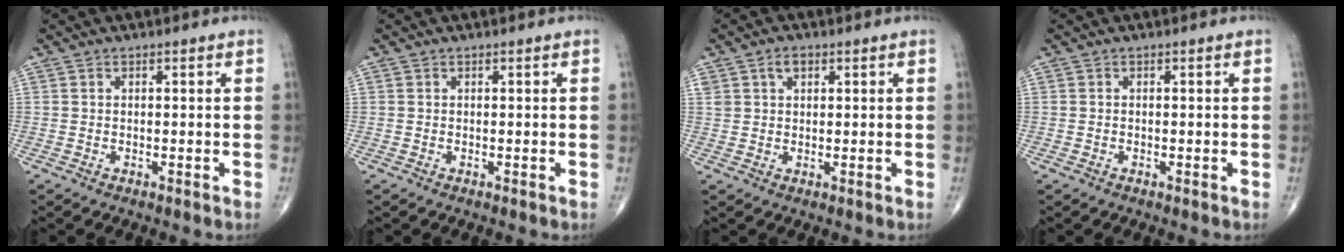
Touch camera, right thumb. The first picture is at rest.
{"total": 0.0}
{"total": 3.0, "force": [1.4, 2.0, 1.7], "torque": [-0.022, 0.001, 0.028]}
{"total": 0.0}